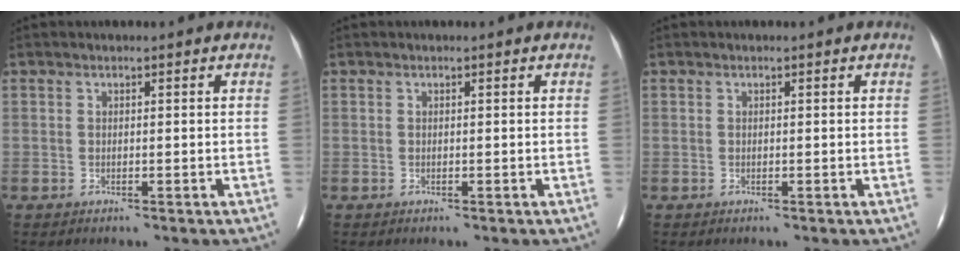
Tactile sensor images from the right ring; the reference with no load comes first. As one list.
[{"total": 0.0}, {"total": 0.0}]